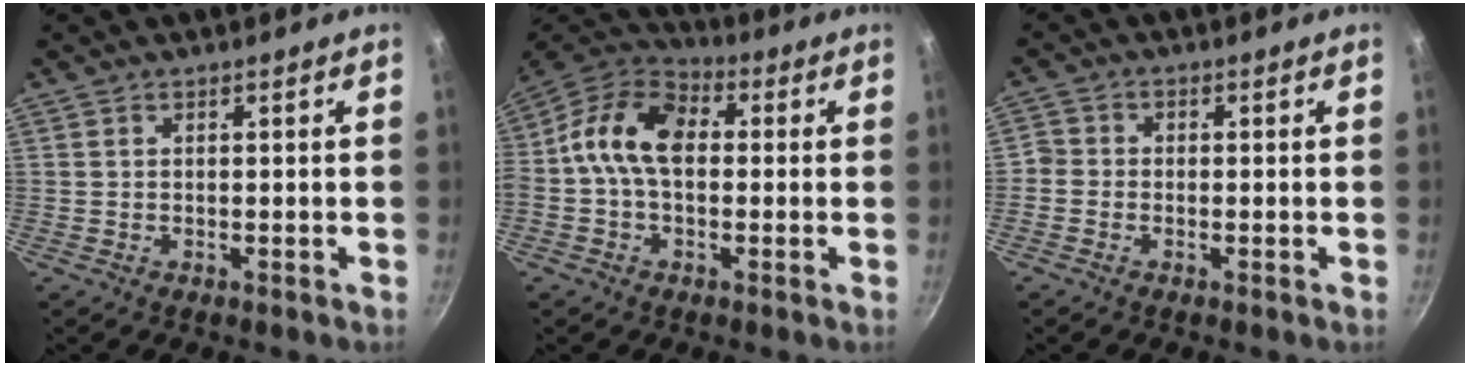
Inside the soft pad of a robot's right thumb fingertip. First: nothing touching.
{"total": 13.0, "force": [0.8, 8.9, 9.4], "torque": [-0.145, 0.035, -0.010]}
{"total": 2.5, "force": [-1.2, 2.0, 0.8], "torque": [-0.012, 0.015, -0.033]}